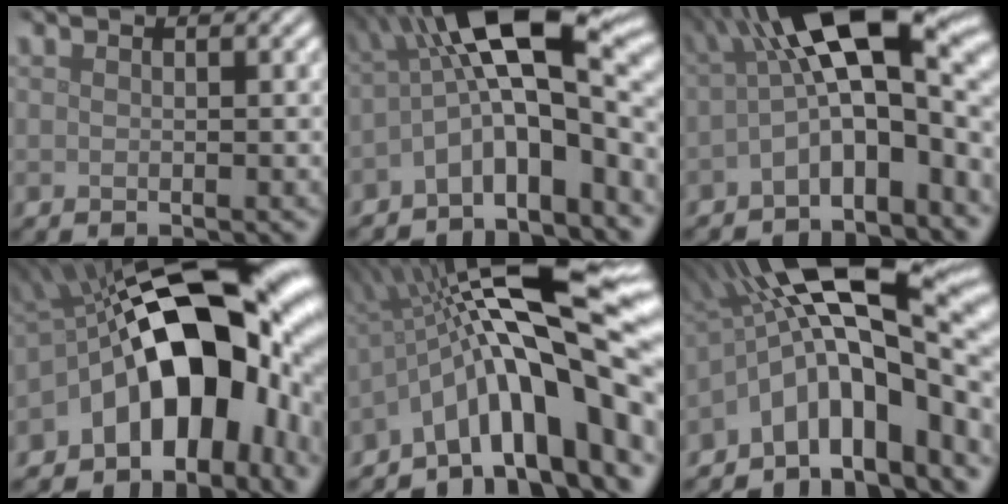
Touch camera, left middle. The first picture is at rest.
{"total": 10.7, "force": [-1.7, 3.9, 9.8], "torque": [-0.147, 0.023, -0.046]}
{"total": 11.7, "force": [-0.6, 4.9, 10.6], "torque": [-0.148, 0.017, -0.025]}
{"total": 17.7, "force": [-2.6, 10.7, 13.9], "torque": [-0.182, 0.019, -0.049]}
{"total": 15.5, "force": [-1.9, 4.3, 14.7], "torque": [-0.202, 0.028, -0.033]}
{"total": 15.3, "force": [-2.3, 6.1, 13.9], "torque": [-0.194, 0.031, -0.040]}